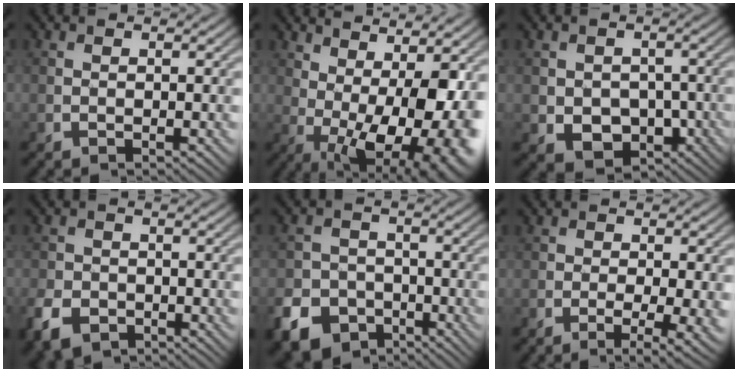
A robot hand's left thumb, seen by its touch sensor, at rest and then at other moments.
{"total": 16.2, "force": [0.9, 7.5, 14.3], "torque": [-0.176, -0.002, 0.043]}
{"total": 6.5, "force": [-1.7, 5.1, 3.7], "torque": [-0.074, -0.027, -0.026]}
{"total": 5.7, "force": [-3.1, 4.0, 2.6], "torque": [-0.070, -0.014, -0.064]}
{"total": 8.9, "force": [-5.1, 6.5, 3.4], "torque": [-0.081, -0.024, -0.099]}
{"total": 4.7, "force": [-1.4, 1.8, 4.1], "torque": [-0.072, -0.013, -0.017]}